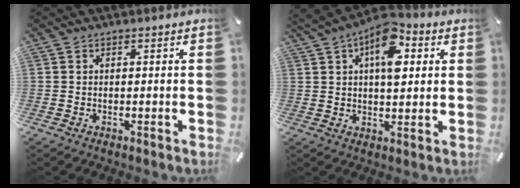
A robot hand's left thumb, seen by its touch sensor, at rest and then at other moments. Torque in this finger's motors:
{"motor_torque": [1.95, 2.26, 1.37, -1.39, 0.47]}